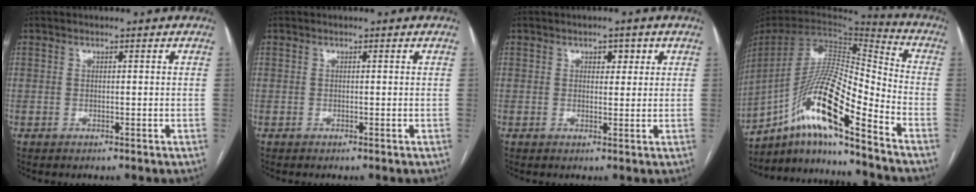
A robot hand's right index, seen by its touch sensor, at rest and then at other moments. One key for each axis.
{"total": 0.0}
{"total": 2.2, "fx": 1.0, "fy": 1.4, "fz": 1.3, "tx": -0.013, "ty": 0.005, "tz": 0.013}
{"total": 18.4, "fx": -12.0, "fy": 1.3, "fz": 13.9, "tx": -0.287, "ty": -0.001, "tz": -0.219}